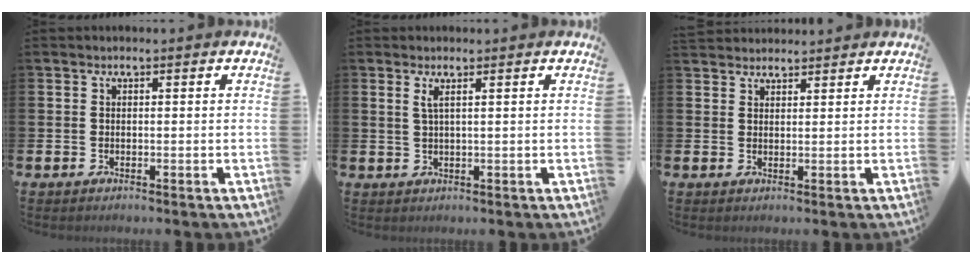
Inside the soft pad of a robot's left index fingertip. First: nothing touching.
{"total": 1.4, "force": [1.0, -0.1, 0.9], "torque": [-0.025, 0.001, 0.020]}
{"total": 2.3, "force": [2.2, 0.7, -0.1], "torque": [-0.002, -0.007, 0.041]}